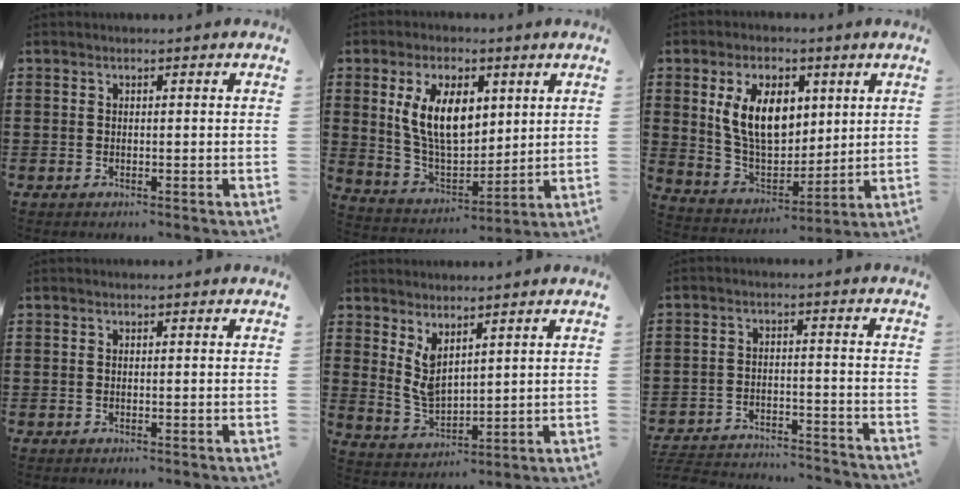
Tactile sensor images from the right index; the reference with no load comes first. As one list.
[{"total": 10.7, "force": [3.3, 6.0, 8.2], "torque": [-0.186, 0.013, 0.061]}, {"total": 10.6, "force": [3.1, 6.7, 7.6], "torque": [-0.180, 0.009, 0.053]}, {"total": 0.0}, {"total": 4.7, "force": [2.9, 2.2, 2.9], "torque": [-0.075, -0.012, 0.053]}, {"total": 4.5, "force": [-4.4, 0.3, 0.8], "torque": [-0.024, -0.001, -0.094]}]